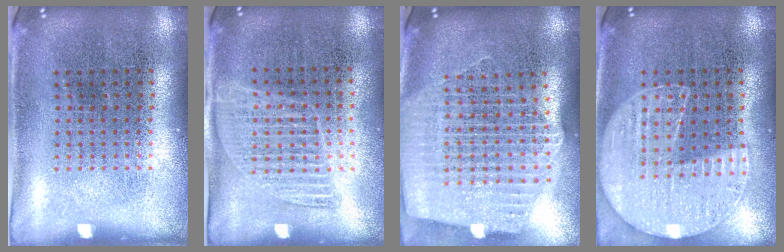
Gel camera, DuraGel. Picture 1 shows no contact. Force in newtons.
{"total": 1.0, "press": 0.9, "slide": 0.5}
{"total": 2.7, "press": 2.3, "slide": 1.4}
{"total": 1.2, "press": 1.1, "slide": 0.2}